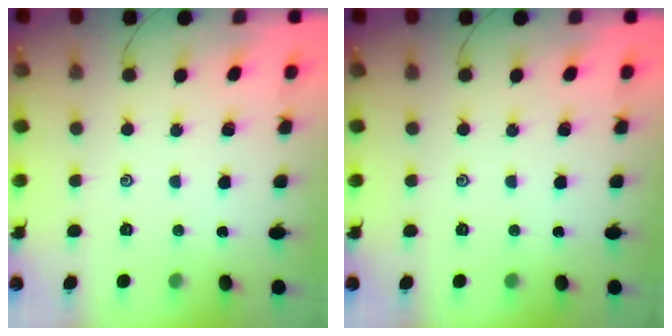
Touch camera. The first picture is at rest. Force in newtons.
{"total": 0.0}